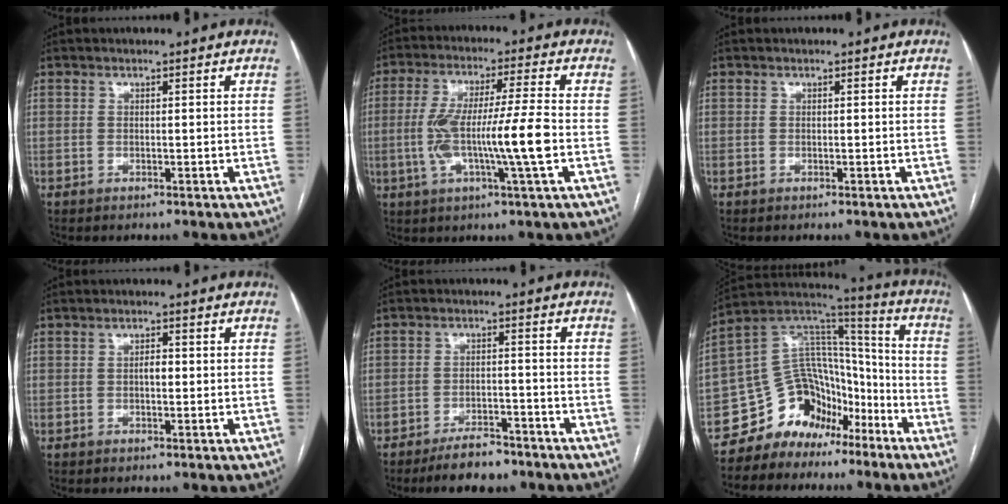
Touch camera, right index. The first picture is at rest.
{"total": 12.0, "force": [-1.9, -0.1, 11.8], "torque": [-0.229, 0.004, -0.037]}
{"total": 0.0}
{"total": 1.7, "force": [0.0, 0.7, 1.5], "torque": [-0.026, 0.004, -0.001]}
{"total": 6.4, "force": [-5.2, 2.1, 3.0], "torque": [-0.051, -0.002, -0.085]}
{"total": 13.6, "force": [-9.2, 9.2, 4.0], "torque": [-0.073, 0.086, -0.160]}